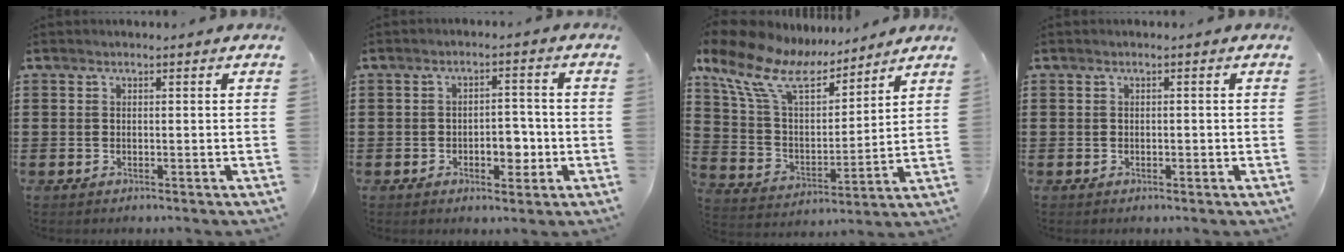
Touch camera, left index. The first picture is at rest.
{"total": 4.7, "force": [-1.5, 2.6, 3.6], "torque": [-0.050, 0.000, -0.031]}
{"total": 12.7, "force": [9.8, 4.4, 6.9], "torque": [-0.186, -0.054, 0.172]}
{"total": 0.6, "force": [-0.1, 0.3, 0.5], "torque": [-0.011, 0.001, -0.002]}